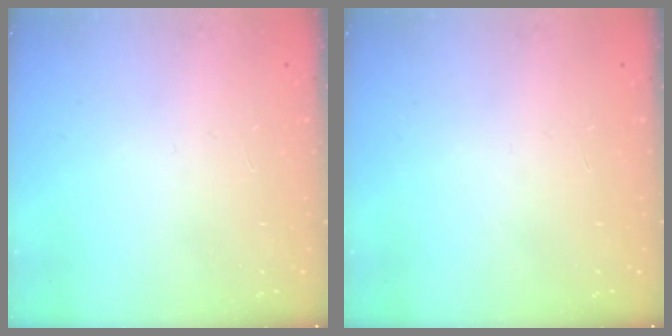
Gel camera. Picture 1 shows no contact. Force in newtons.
{"total": 0.0}